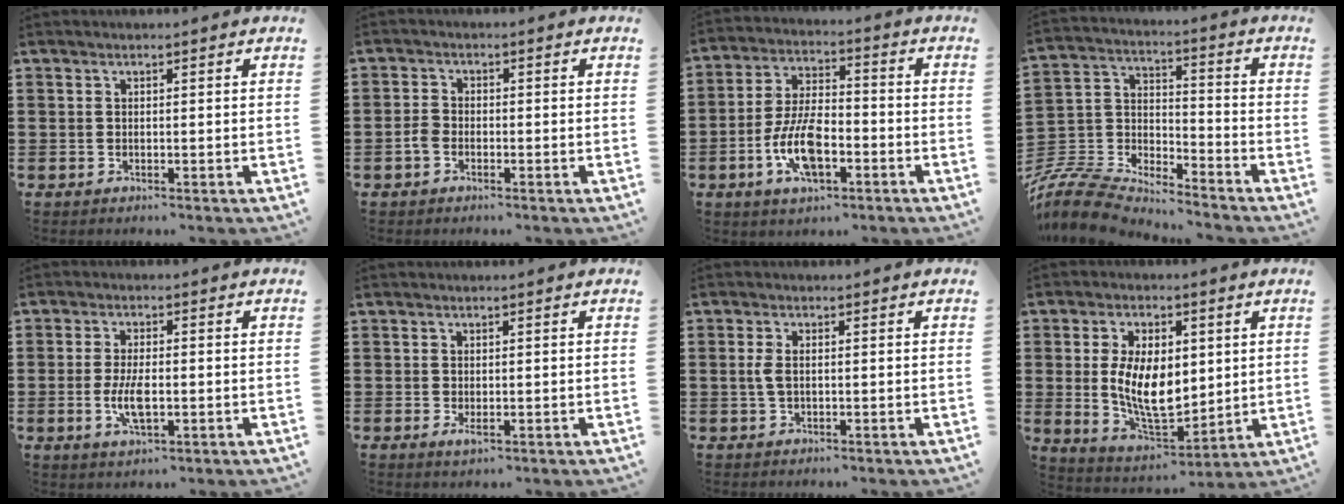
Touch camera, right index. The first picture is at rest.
{"total": 2.2, "force": [-1.1, 1.3, 1.4], "torque": [-0.051, -0.005, -0.029]}
{"total": 9.7, "force": [-3.6, 4.4, 7.9], "torque": [-0.176, -0.002, -0.068]}
{"total": 8.3, "force": [-8.0, 1.8, 1.7], "torque": [-0.071, -0.005, -0.170]}
{"total": 5.2, "force": [-1.0, 2.1, 4.6], "torque": [-0.101, -0.003, -0.022]}
{"total": 1.3, "force": [-0.2, 0.5, 1.2], "torque": [-0.022, -0.001, -0.003]}
{"total": 2.4, "force": [0.0, 1.1, 2.2], "torque": [-0.059, -0.002, -0.005]}
{"total": 10.3, "force": [0.9, 5.7, 8.5], "torque": [-0.164, 0.001, 0.015]}